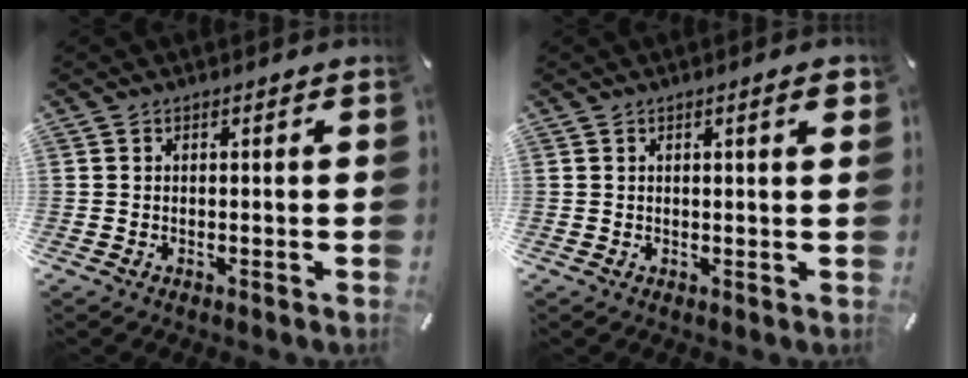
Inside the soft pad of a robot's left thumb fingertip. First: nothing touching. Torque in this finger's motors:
{"motor_torque": [0.12, -0.28, 0.04, 0.09, -0.01]}